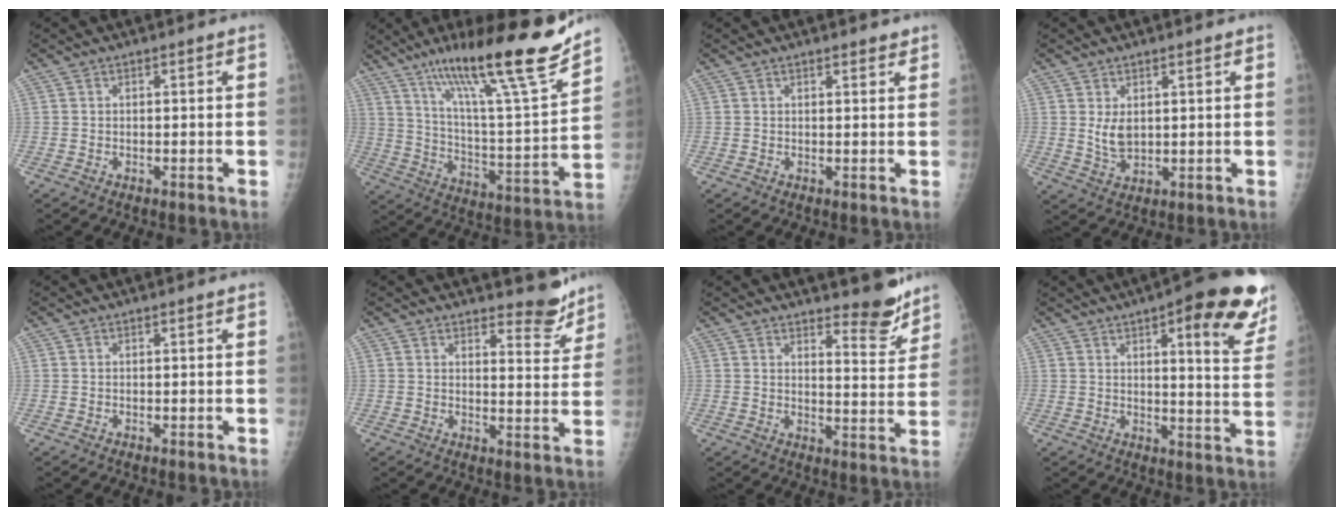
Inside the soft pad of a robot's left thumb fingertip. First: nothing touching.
{"total": 24.3, "force": [16.8, 2.8, 17.3], "torque": [-0.259, -0.067, 0.280]}
{"total": 1.8, "force": [1.5, 0.6, 0.7], "torque": [-0.002, -0.006, 0.019]}
{"total": 4.2, "force": [1.3, 2.5, 3.1], "torque": [-0.051, -0.017, 0.033]}
{"total": 0.0}
{"total": 5.9, "force": [5.3, 1.8, 1.8], "torque": [-0.002, -0.050, 0.071]}
{"total": 7.3, "force": [6.3, 1.6, 3.2], "torque": [-0.021, -0.059, 0.090]}
{"total": 18.3, "force": [9.9, 4.9, 14.6], "torque": [-0.152, -0.042, 0.120]}